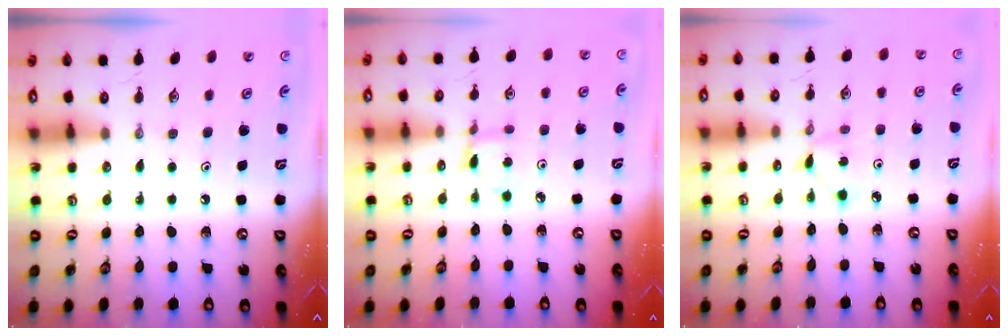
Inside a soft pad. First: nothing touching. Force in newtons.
{"total": 3.5, "press": 3.5, "slide": 0.4}
{"total": 1.6, "press": 1.5, "slide": 0.1}